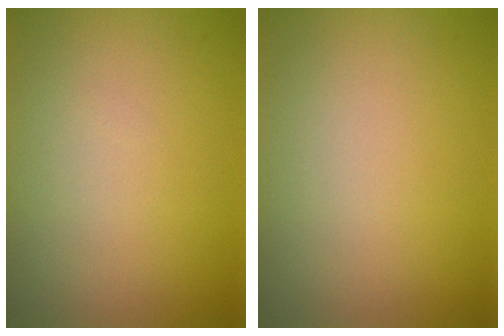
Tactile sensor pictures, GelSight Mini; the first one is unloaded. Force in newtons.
{"total": 0.0}